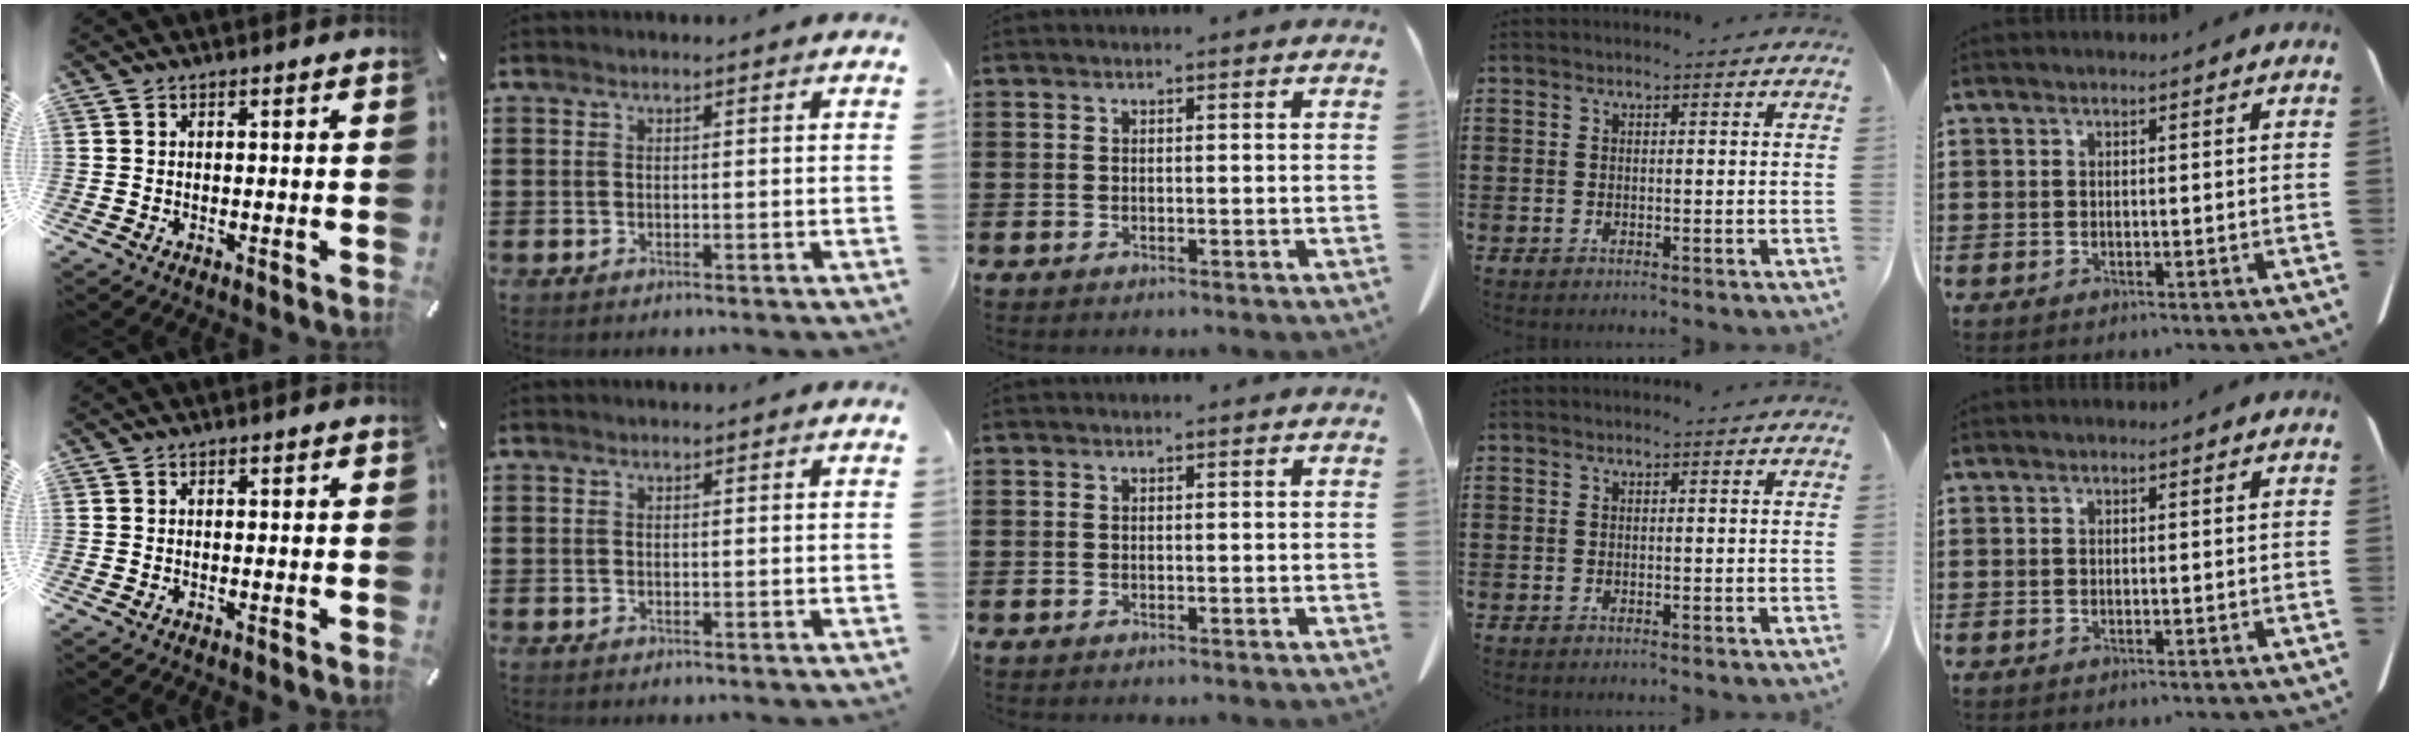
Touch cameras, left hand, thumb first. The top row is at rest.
{}